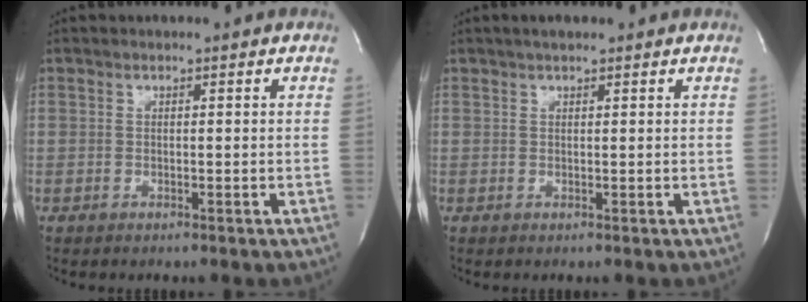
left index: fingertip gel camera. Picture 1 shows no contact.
{"total": 2.2, "force": [1.7, 0.4, 1.3], "torque": [-0.024, 0.013, 0.028]}